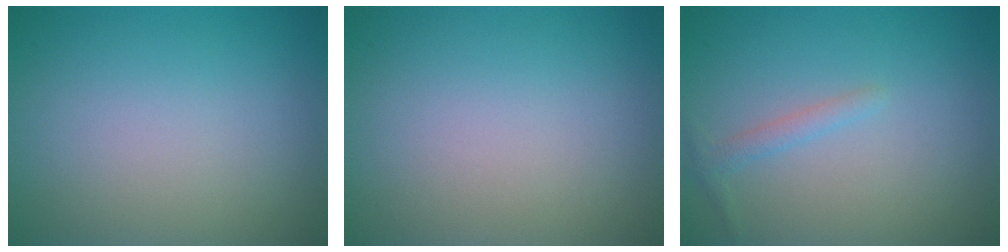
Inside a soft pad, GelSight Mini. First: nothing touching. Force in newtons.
{"total": 0.0}
{"total": 1.2, "press": 1.2, "slide": 0.0}